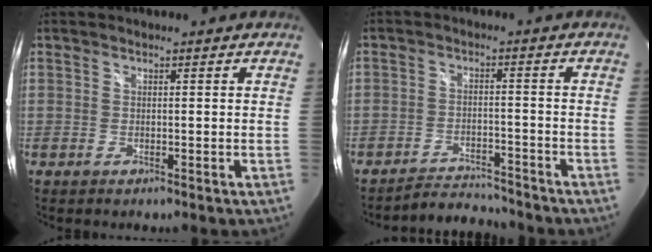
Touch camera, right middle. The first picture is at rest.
{"total": 6.5, "force": [-6.5, 0.5, 0.5], "torque": [-0.032, 0.003, -0.106]}